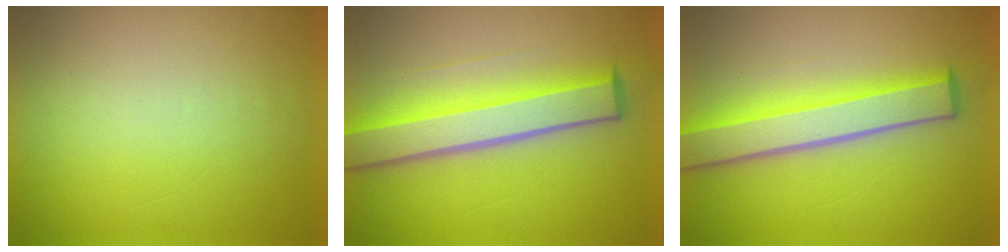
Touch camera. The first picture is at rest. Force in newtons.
{"total": 8.0}
{"total": 6.5}